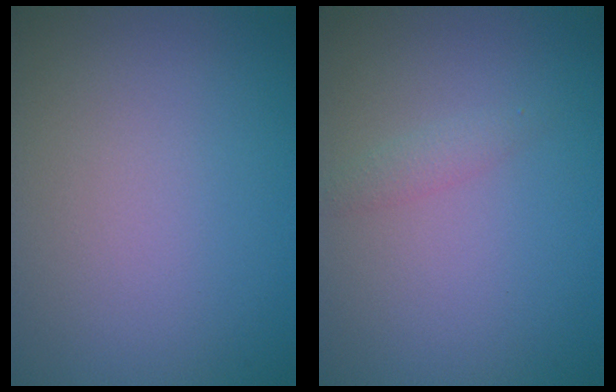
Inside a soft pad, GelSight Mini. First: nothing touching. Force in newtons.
{"total": 1.0, "press": 1.0, "slide": 0.0}